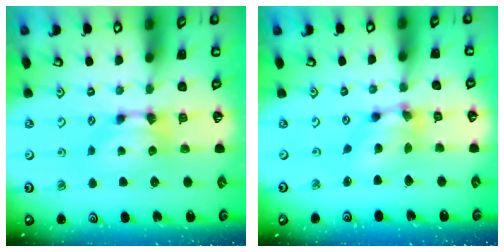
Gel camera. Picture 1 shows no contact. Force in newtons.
{"total": 6.0, "press": 5.6, "slide": 2.1}